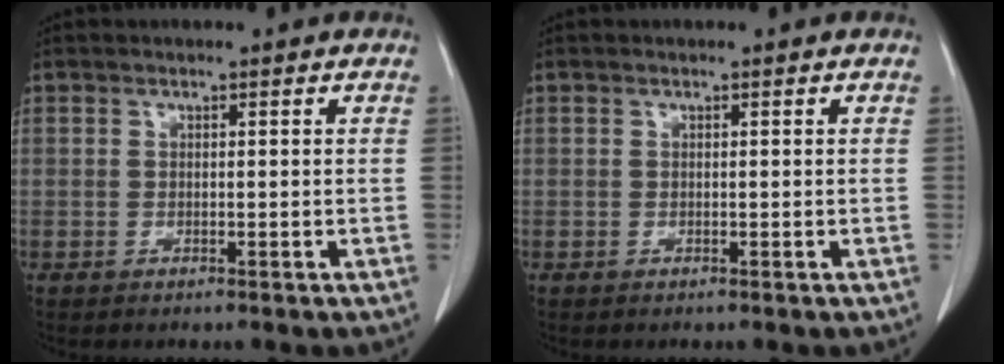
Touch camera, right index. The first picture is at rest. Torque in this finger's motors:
{"motor_torque": [0.04, 0.00, -0.01, 0.00]}